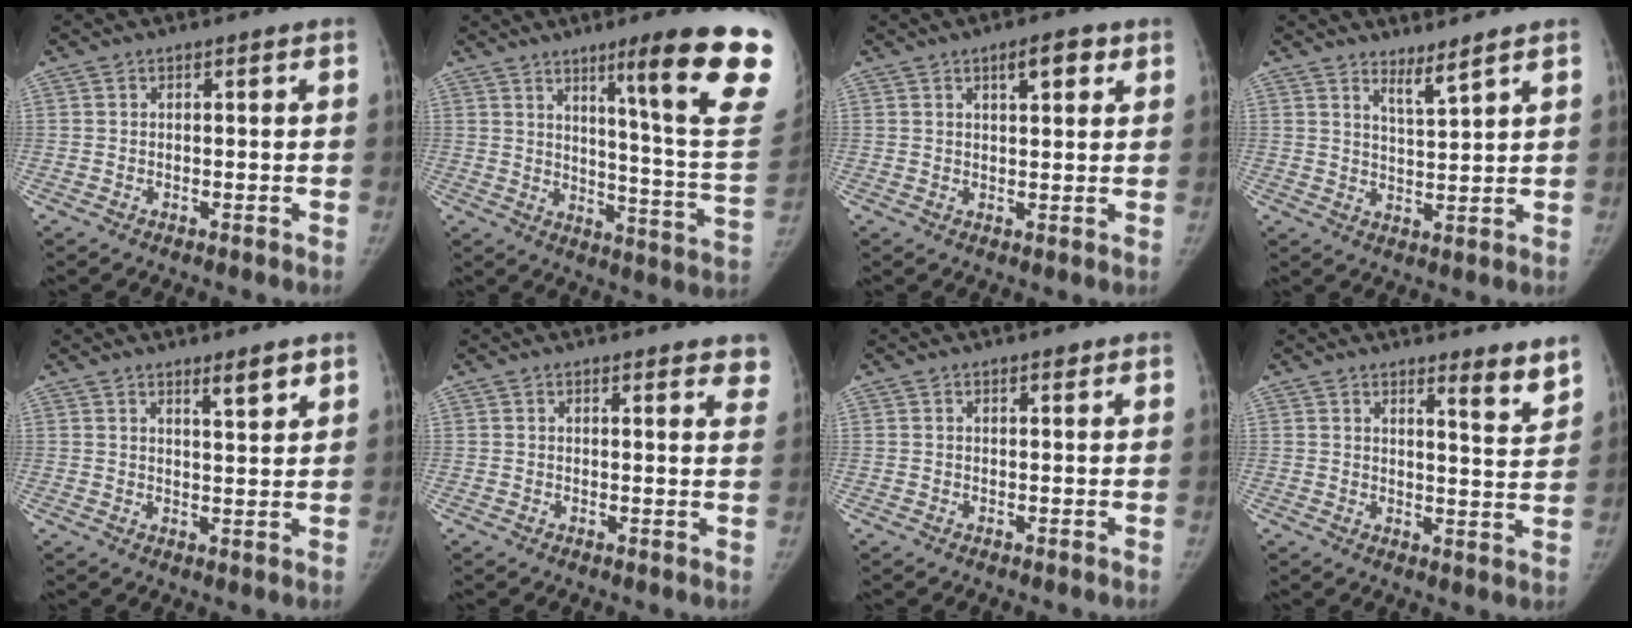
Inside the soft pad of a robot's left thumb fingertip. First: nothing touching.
{"total": 22.5, "force": [12.1, 1.5, 18.9], "torque": [-0.221, -0.067, 0.172]}
{"total": 4.6, "force": [2.4, 1.7, 3.5], "torque": [-0.039, -0.010, 0.034]}
{"total": 3.6, "force": [3.1, -0.2, 1.8], "torque": [-0.033, -0.039, 0.060]}
{"total": 4.0, "force": [2.8, 0.7, 2.7], "torque": [-0.035, -0.023, 0.044]}
{"total": 5.2, "force": [4.5, 1.5, 2.1], "torque": [0.007, -0.020, 0.034]}
{"total": 0.7, "force": [0.5, 0.3, 0.3], "torque": [0.000, -0.001, 0.007]}
{"total": 5.6, "force": [4.5, 0.7, 3.2], "torque": [-0.029, -0.043, 0.060]}